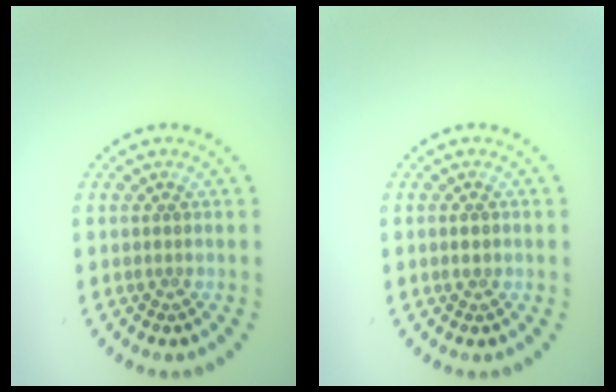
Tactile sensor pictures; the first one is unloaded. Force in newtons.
{"total": 1.2, "press": 1.2, "slide": 0.1}